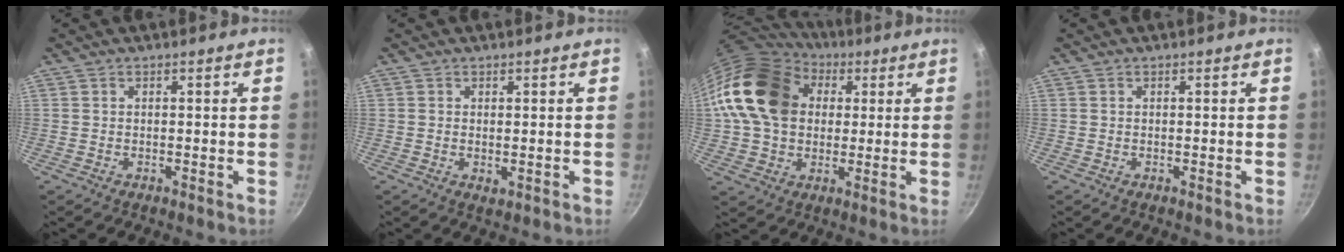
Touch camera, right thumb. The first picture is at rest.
{"total": 1.3, "force": [0.2, 0.7, 1.0], "torque": [-0.018, -0.004, 0.003]}
{"total": 20.4, "force": [4.4, 15.5, 12.4], "torque": [-0.205, 0.024, 0.070]}
{"total": 0.0}